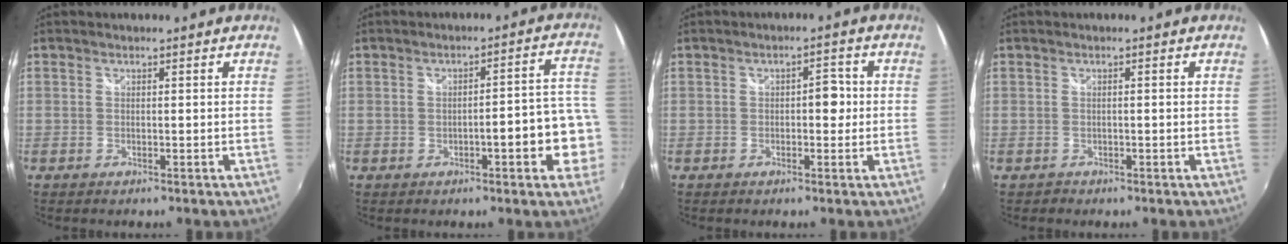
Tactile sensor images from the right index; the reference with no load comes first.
{"total": 8.3, "force": [-2.7, 1.6, 7.7], "torque": [-0.091, 0.015, -0.025]}
{"total": 2.8, "force": [-0.2, 1.7, 2.2], "torque": [-0.030, 0.007, -0.004]}
{"total": 0.6, "force": [-0.4, 0.4, 0.3], "torque": [-0.007, 0.001, -0.004]}